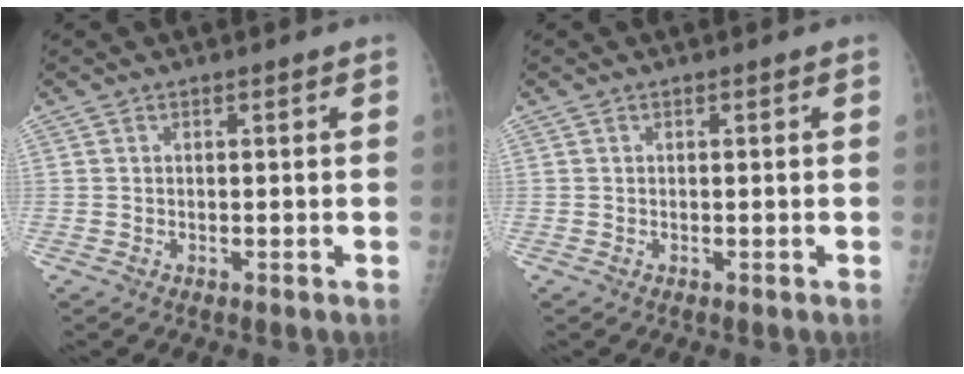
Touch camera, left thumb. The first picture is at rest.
{"total": 0.0}